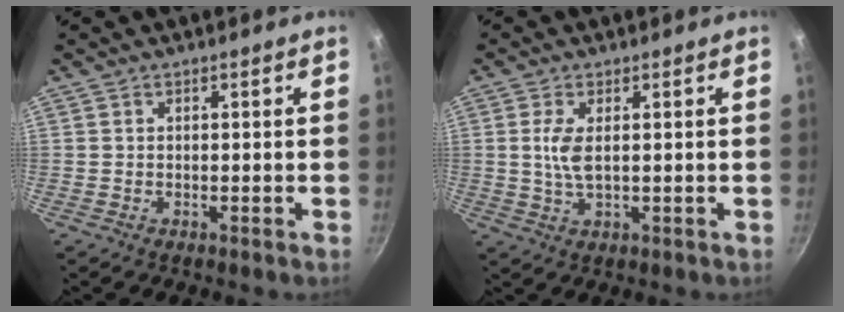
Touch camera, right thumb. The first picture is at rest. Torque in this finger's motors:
{"motor_torque": [-0.14, 0.26, 0.34, 0.29, -0.07]}